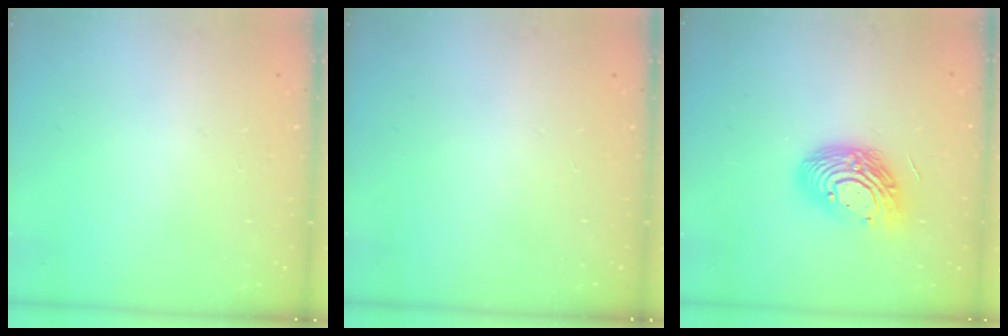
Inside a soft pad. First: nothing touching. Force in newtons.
{"total": 0.0}
{"total": 14.2, "press": 14.1, "slide": 1.2}